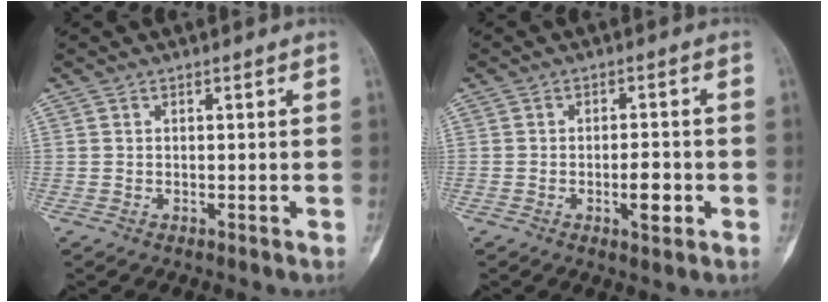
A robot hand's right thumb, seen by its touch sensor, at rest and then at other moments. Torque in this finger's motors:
{"motor_torque": [0.96, 0.82, 0.46, -0.30, 0.07]}